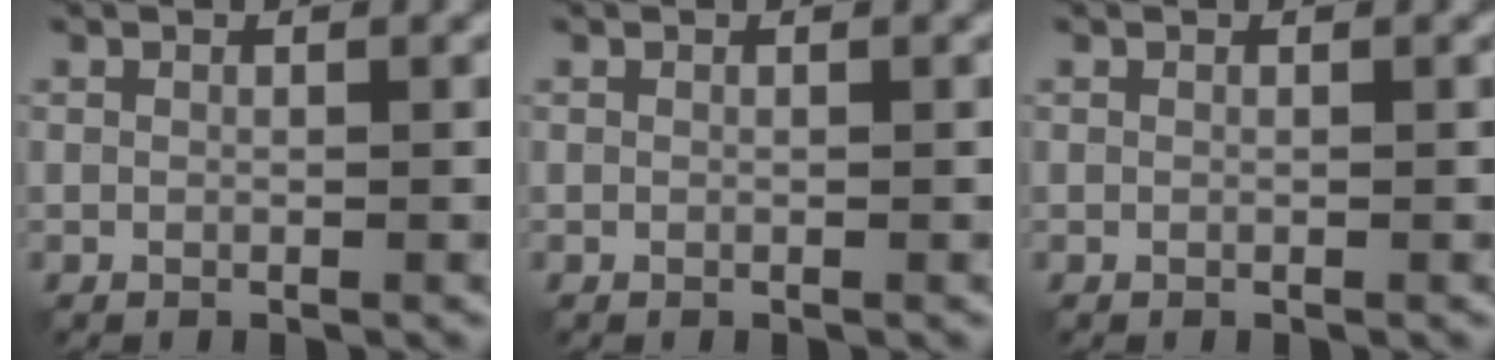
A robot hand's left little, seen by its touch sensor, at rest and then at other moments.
{"total": 0.0}
{"total": 0.0}